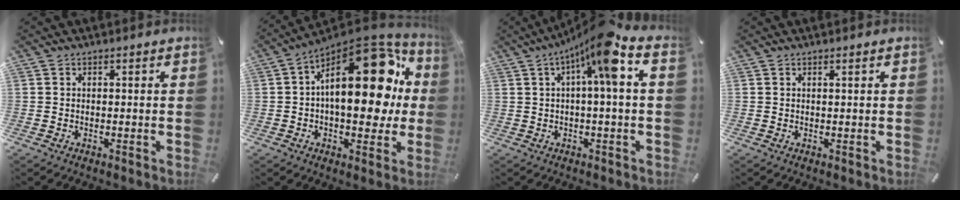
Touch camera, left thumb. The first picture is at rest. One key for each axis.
{"total": 24.5, "fx": 5.2, "fy": 13.1, "fz": 20.0, "tx": -0.278, "ty": -0.044, "tz": 0.092}
{"total": 11.2, "fx": 3.3, "fy": 1.4, "fz": 10.6, "tx": -0.174, "ty": -0.017, "tz": 0.051}
{"total": 0.6, "fx": 0.3, "fy": 0.0, "fz": 0.5, "tx": -0.007, "ty": 0.000, "tz": 0.004}